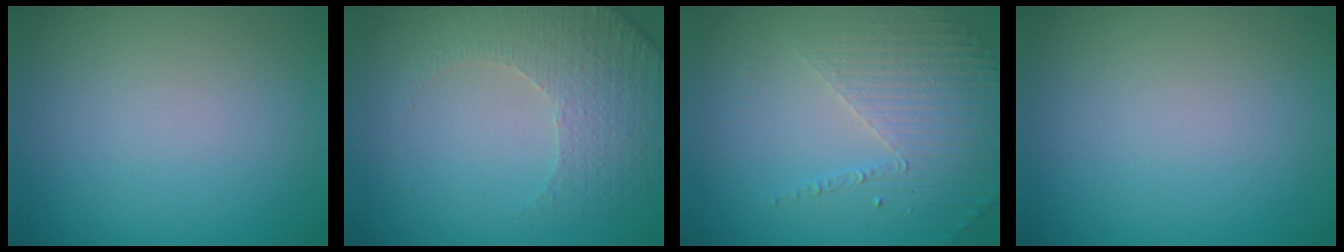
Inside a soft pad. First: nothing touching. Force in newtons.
{"total": 4.7, "press": 3.3, "slide": 3.3}
{"total": 4.5, "press": 3.2, "slide": 3.2}
{"total": 0.0}